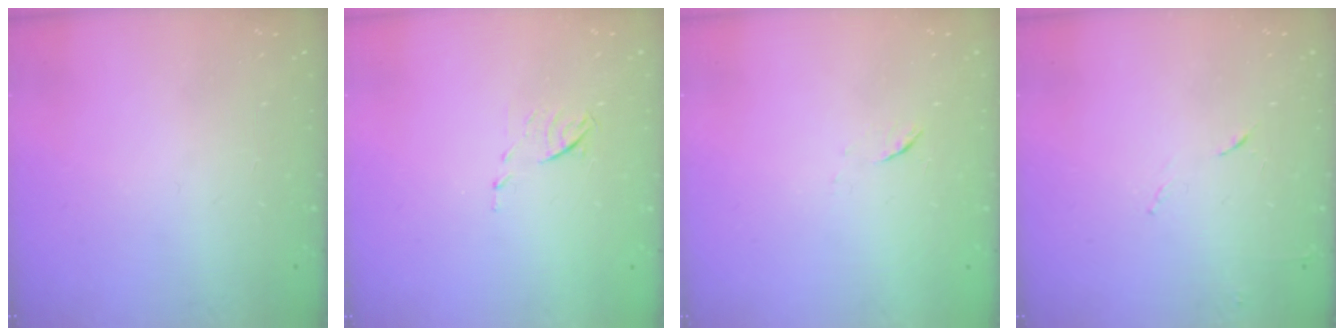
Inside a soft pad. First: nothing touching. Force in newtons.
{"total": 5.5, "press": 5.5, "slide": 0.8}
{"total": 4.5, "press": 4.5, "slide": 0.7}
{"total": 4.8, "press": 4.7, "slide": 0.8}